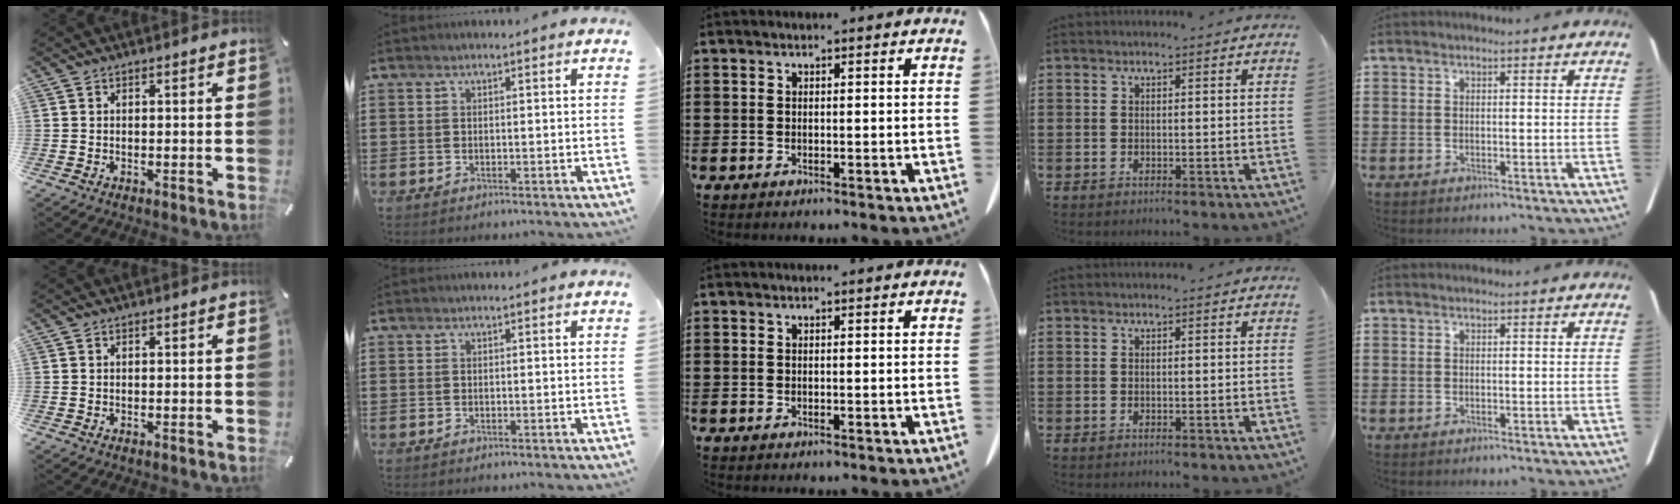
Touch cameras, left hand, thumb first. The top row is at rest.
{}